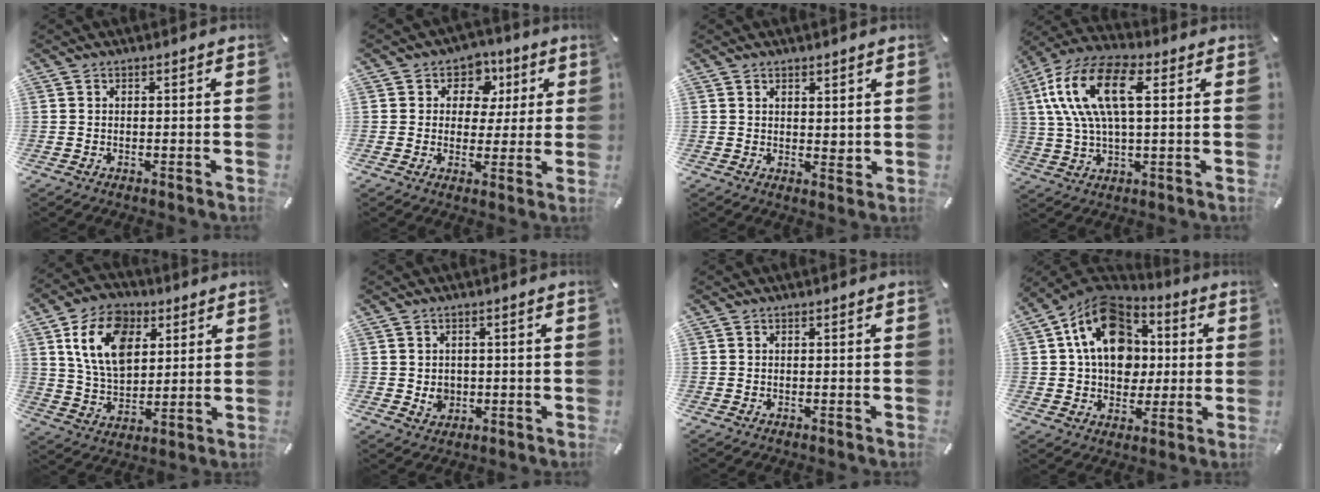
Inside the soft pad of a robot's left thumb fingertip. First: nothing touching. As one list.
[{"total": 7.9, "force": [2.2, 7.1, 2.9], "torque": [-0.036, -0.012, 0.033]}, {"total": 2.6, "force": [1.8, 1.7, 0.9], "torque": [0.005, -0.014, 0.029]}, {"total": 15.4, "force": [4.5, 7.2, 12.8], "torque": [-0.284, 0.003, 0.078]}, {"total": 14.6, "force": [6.0, 9.8, 9.0], "torque": [-0.187, -0.004, 0.108]}, {"total": 3.8, "force": [-0.2, 3.6, 1.4], "torque": [-0.002, -0.002, -0.006]}, {"total": 0.0}, {"total": 17.5, "force": [3.4, 13.7, 10.2], "torque": [-0.187, -0.012, 0.059]}]